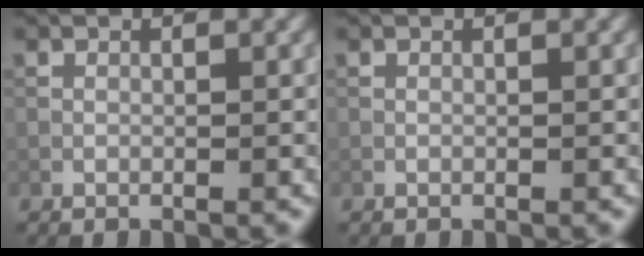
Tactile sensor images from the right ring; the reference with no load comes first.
{"total": 0.0}